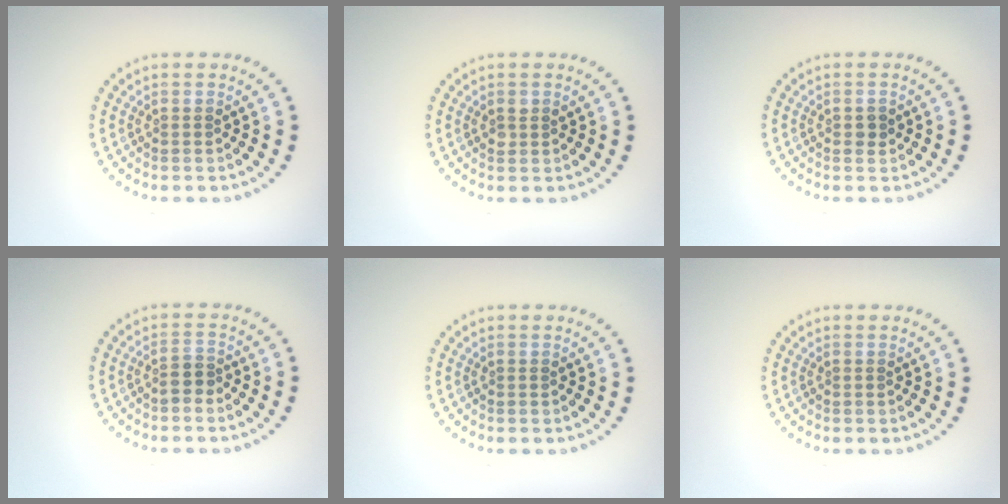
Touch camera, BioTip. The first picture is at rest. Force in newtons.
{"total": 1.0, "press": 0.9, "slide": 0.3}
{"total": 1.0, "press": 1.0, "slide": 0.1}
{"total": 1.6, "press": 1.4, "slide": 0.7}
{"total": 0.0}
{"total": 0.0}